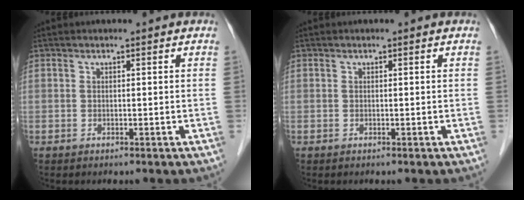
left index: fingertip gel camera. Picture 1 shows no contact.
{"total": 0.0}